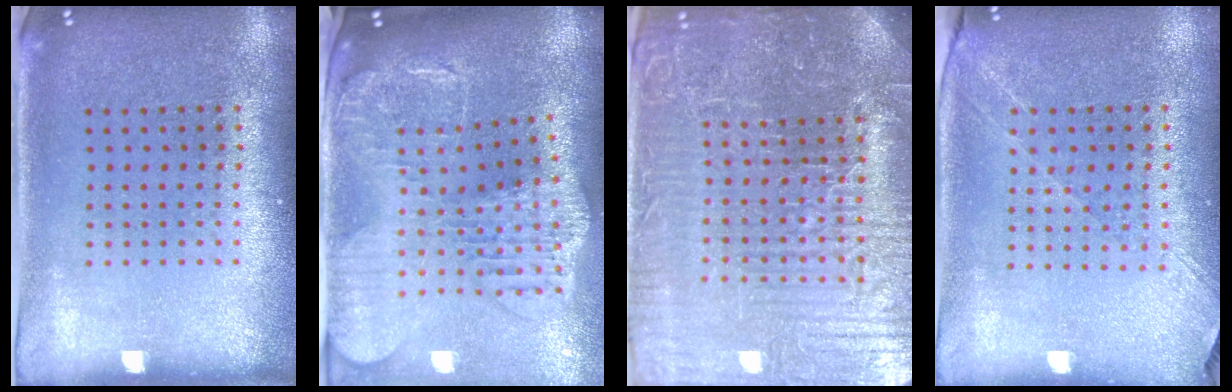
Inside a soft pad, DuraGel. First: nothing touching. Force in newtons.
{"total": 2.9, "press": 2.4, "slide": 1.5}
{"total": 6.4, "press": 5.8, "slide": 2.7}
{"total": 1.3, "press": 1.2, "slide": 0.5}